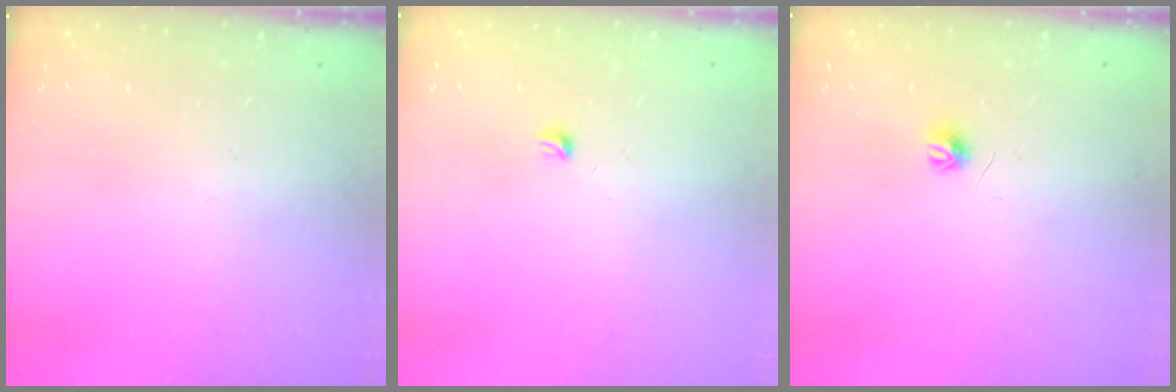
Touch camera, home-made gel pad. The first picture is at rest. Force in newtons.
{"total": 2.9, "press": 2.9, "slide": 0.4}
{"total": 3.6, "press": 3.6, "slide": 0.4}